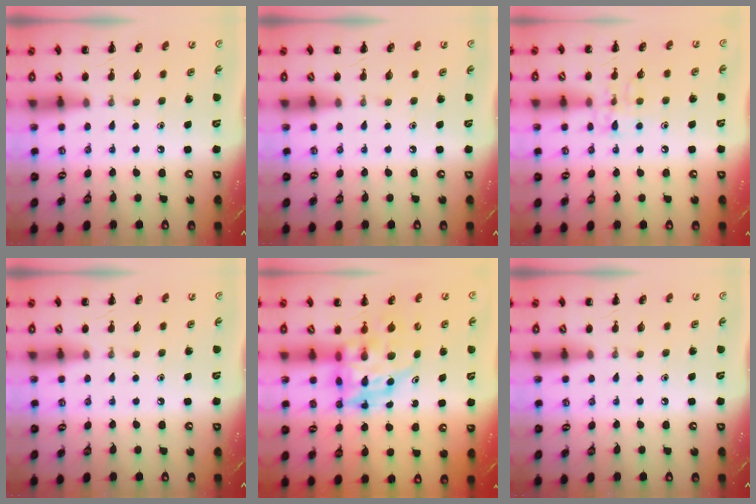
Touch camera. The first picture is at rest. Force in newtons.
{"total": 0.0}
{"total": 7.4, "press": 7.3, "slide": 0.9}
{"total": 0.0}
{"total": 7.9, "press": 7.6, "slide": 2.2}
{"total": 0.0}